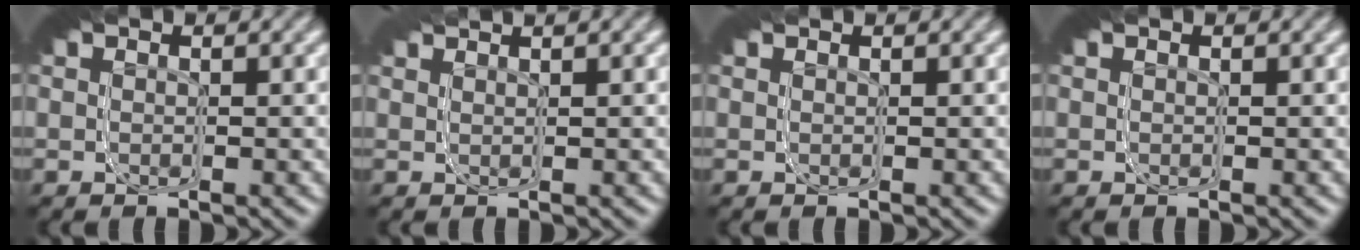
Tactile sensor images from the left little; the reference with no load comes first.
{"total": 1.5, "force": [1.0, 0.7, 0.8], "torque": [-0.033, 0.003, 0.016]}
{"total": 0.0}
{"total": 0.0}